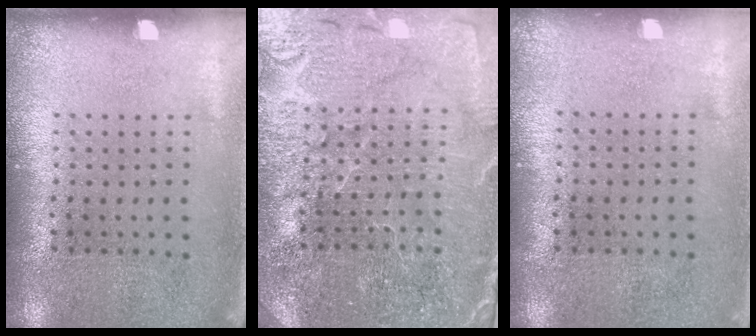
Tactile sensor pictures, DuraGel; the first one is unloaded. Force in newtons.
{"total": 4.1, "press": 4.0, "slide": 1.2}
{"total": 0.0}